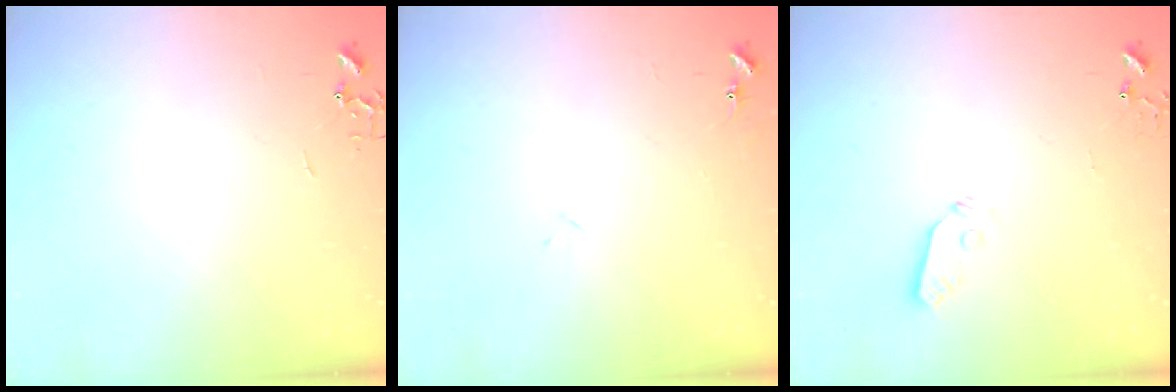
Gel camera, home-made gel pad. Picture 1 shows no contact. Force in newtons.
{"total": 7.8, "press": 7.8, "slide": 0.6}
{"total": 4.6, "press": 4.6, "slide": 0.3}